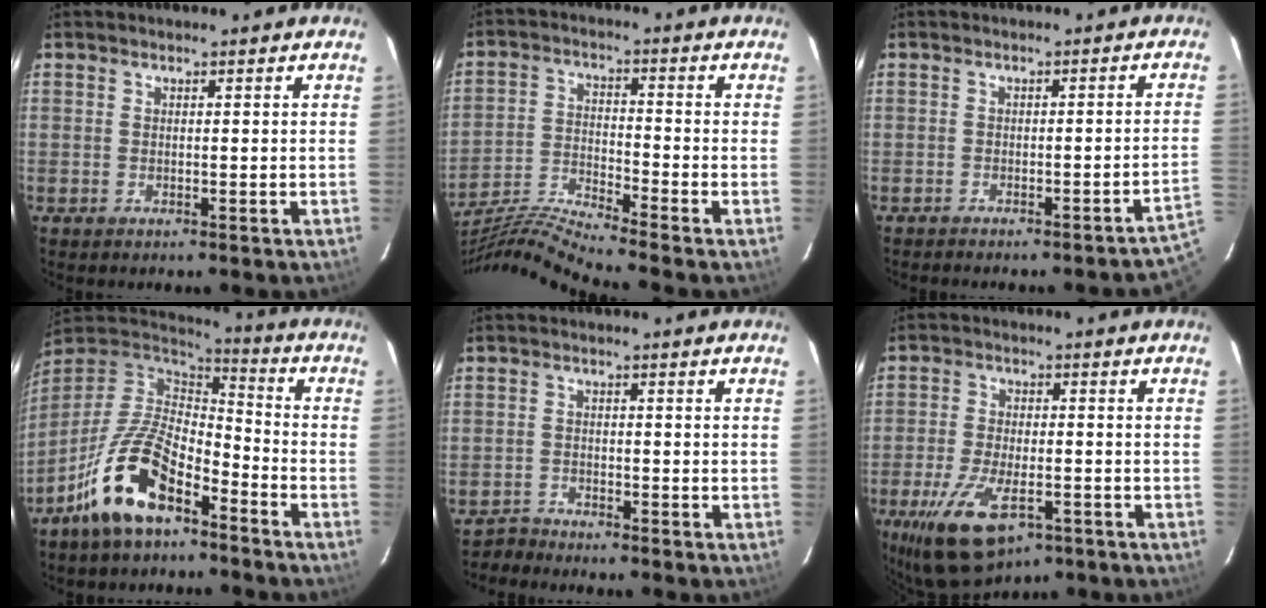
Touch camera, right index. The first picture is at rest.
{"total": 11.3, "force": [-10.2, -3.2, 3.7], "torque": [-0.083, -0.006, -0.199]}
{"total": 6.6, "force": [-5.2, 0.0, 4.0], "torque": [-0.047, -0.002, -0.058]}
{"total": 15.6, "force": [-9.5, 6.4, 10.5], "torque": [-0.215, 0.000, -0.180]}
{"total": 2.5, "force": [-2.4, 0.2, -0.7], "torque": [0.006, 0.005, -0.050]}
{"total": 13.3, "force": [-6.6, 6.0, 9.8], "torque": [-0.210, -0.029, -0.111]}